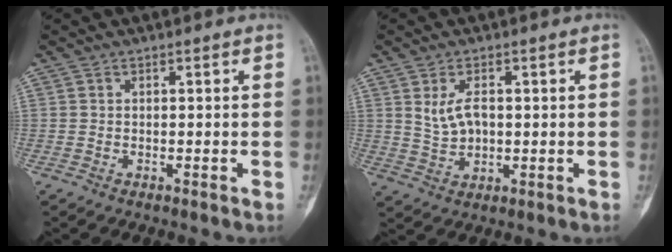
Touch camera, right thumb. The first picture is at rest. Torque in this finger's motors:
{"motor_torque": [0.00, 0.00, 0.57, 0.13, 0.01]}